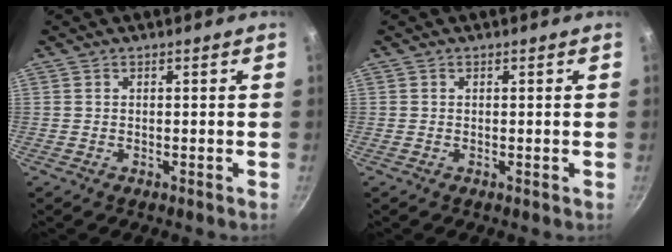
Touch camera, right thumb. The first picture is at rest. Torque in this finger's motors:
{"motor_torque": [-0.12, 0.42, 0.24, 0.02, 0.00]}